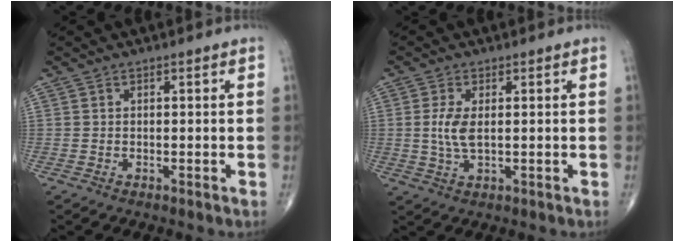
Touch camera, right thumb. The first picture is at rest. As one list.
[{"total": 4.5, "force": [0.4, 2.0, 4.1], "torque": [-0.095, -0.006, 0.010]}]